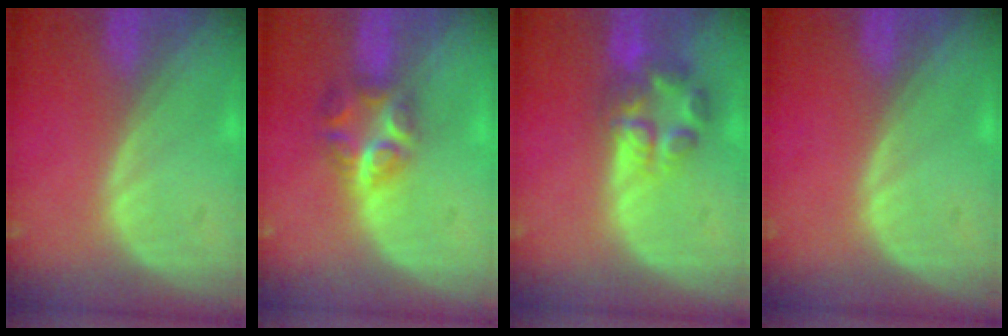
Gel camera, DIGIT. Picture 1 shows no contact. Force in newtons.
{"total": 6.1, "press": 5.5, "slide": 2.6}
{"total": 6.9, "press": 5.9, "slide": 3.6}
{"total": 0.0}